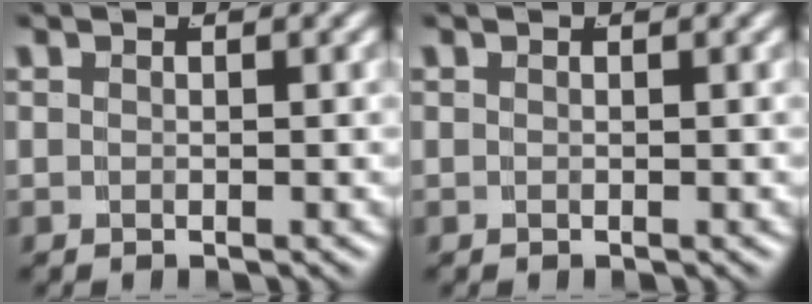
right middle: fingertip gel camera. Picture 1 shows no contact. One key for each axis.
{"total": 0.0}